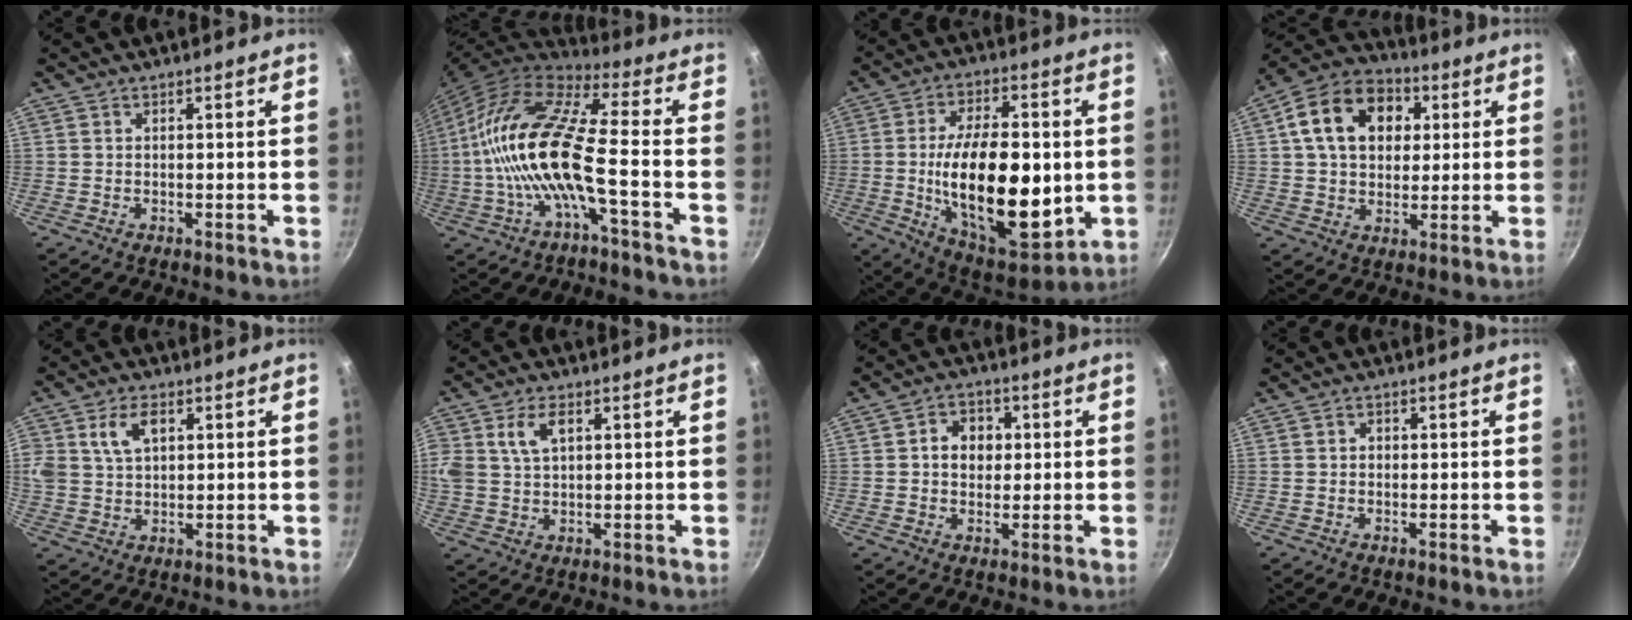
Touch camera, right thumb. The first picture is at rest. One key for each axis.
{"total": 18.1, "fx": -3.1, "fy": 5.0, "fz": 17.1, "tx": -0.335, "ty": 0.039, "tz": -0.076}
{"total": 24.4, "fx": -1.4, "fy": 12.3, "fz": 21.1, "tx": -0.325, "ty": -0.009, "tz": -0.013}
{"total": 16.4, "fx": 4.4, "fy": 12.0, "fz": 10.4, "tx": -0.153, "ty": 0.018, "tz": 0.061}
{"total": 8.2, "fx": 3.0, "fy": 5.4, "fz": 5.4, "tx": -0.090, "ty": 0.004, "tz": 0.055}
{"total": 8.1, "fx": 2.9, "fy": 5.1, "fz": 5.5, "tx": -0.097, "ty": 0.009, "tz": 0.054}
{"total": 6.2, "fx": 0.8, "fy": 5.1, "fz": 3.4, "tx": -0.026, "ty": 0.007, "tz": 0.006}
{"total": 1.0, "fx": 0.0, "fy": 0.9, "fz": 0.4, "tx": -0.005, "ty": 0.004, "tz": 0.000}